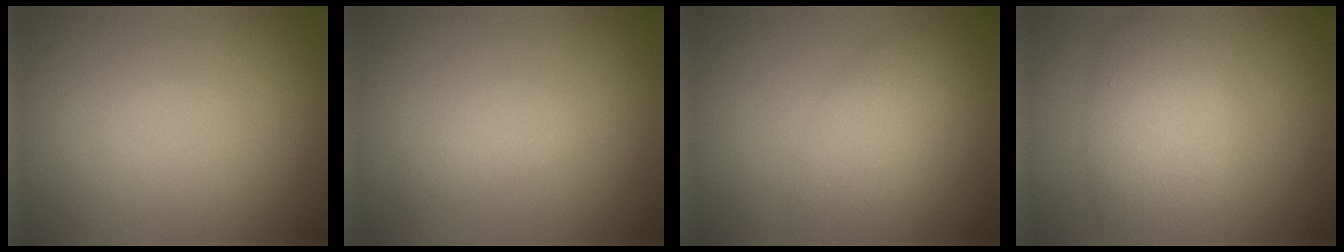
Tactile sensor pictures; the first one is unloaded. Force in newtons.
{"total": 1.3, "press": 1.3, "slide": 0.1}
{"total": 4.1, "press": 4.1, "slide": 0.2}
{"total": 5.9, "press": 5.9, "slide": 0.3}